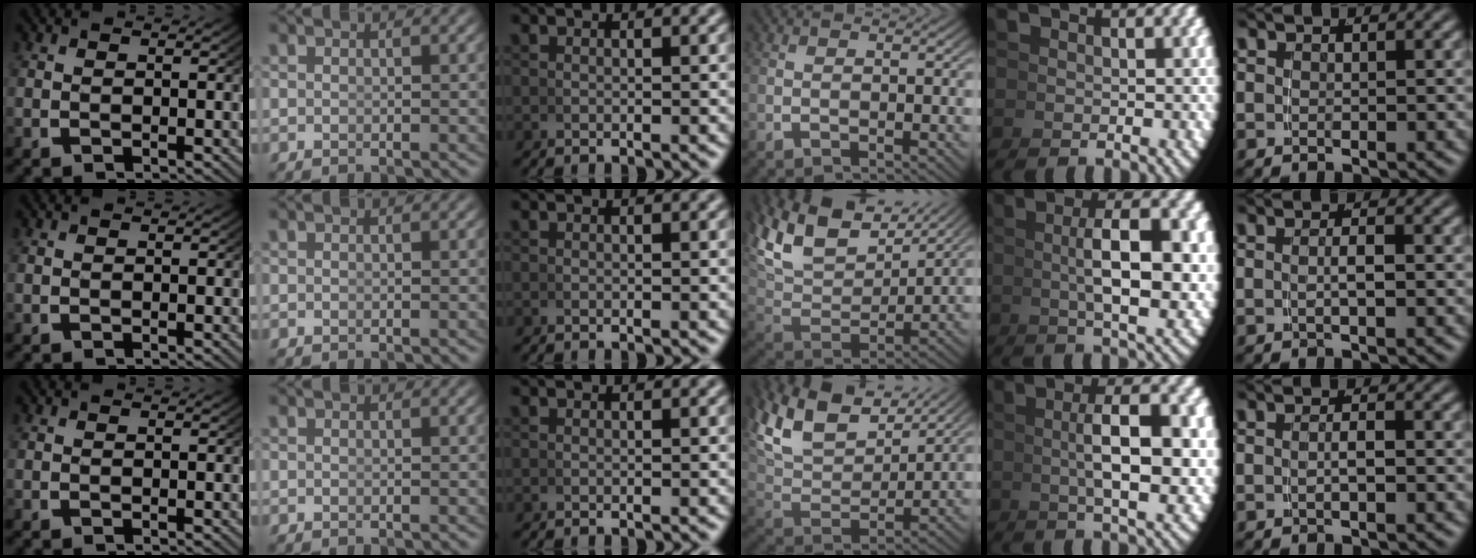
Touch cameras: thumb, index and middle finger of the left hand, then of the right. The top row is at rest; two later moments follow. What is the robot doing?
{"motion": "grasp_and_lifting", "object": "photo album"}